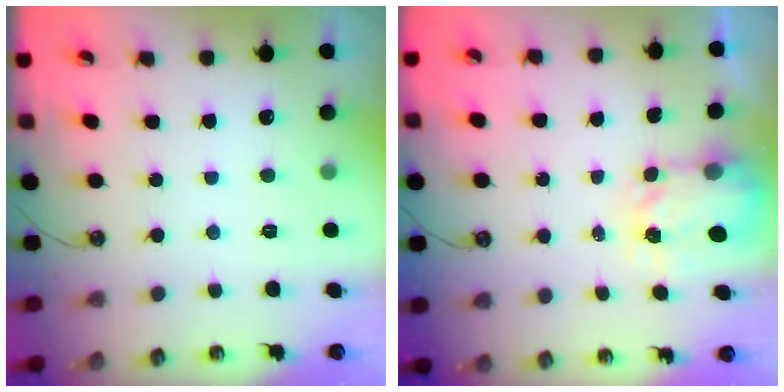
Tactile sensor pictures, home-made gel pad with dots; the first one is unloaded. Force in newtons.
{"total": 3.9, "press": 3.8, "slide": 0.5}